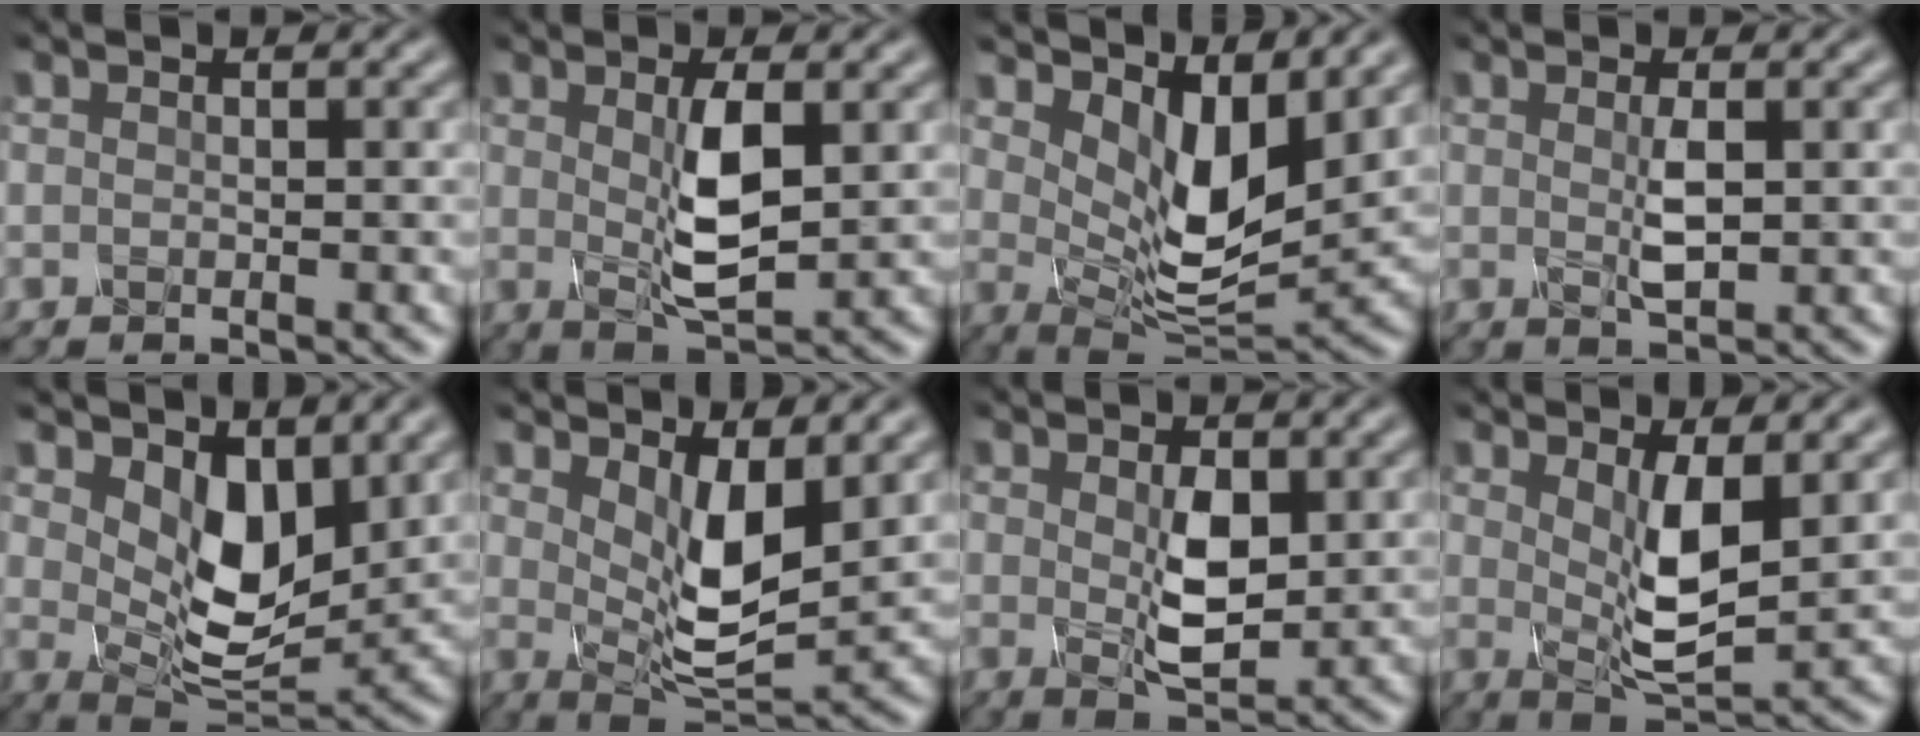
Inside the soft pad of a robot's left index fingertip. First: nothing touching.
{"total": 4.2, "force": [0.7, 1.0, 4.0], "torque": [-0.084, -0.001, 0.017]}
{"total": 6.7, "force": [2.9, 3.0, 5.2], "torque": [-0.100, -0.018, 0.052]}
{"total": 1.6, "force": [0.4, 0.1, 1.6], "torque": [-0.040, 0.001, 0.010]}
{"total": 5.6, "force": [2.5, 3.0, 4.1], "torque": [-0.080, -0.013, 0.046]}
{"total": 5.8, "force": [2.0, 2.2, 4.9], "torque": [-0.093, -0.016, 0.040]}
{"total": 3.6, "force": [0.7, 1.6, 3.1], "torque": [-0.067, -0.001, 0.017]}
{"total": 4.6, "force": [1.2, 1.3, 4.3], "torque": [-0.084, -0.008, 0.027]}